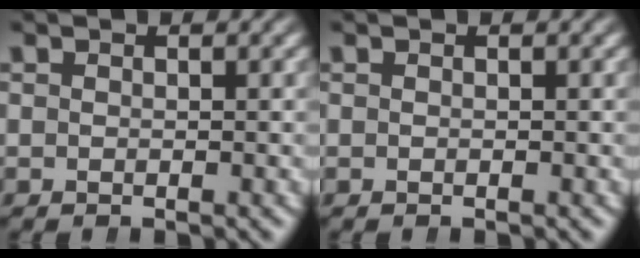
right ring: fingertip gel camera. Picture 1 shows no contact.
{"total": 0.0}